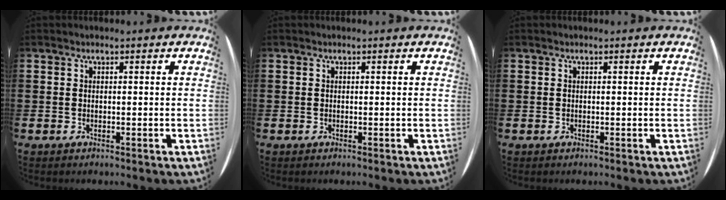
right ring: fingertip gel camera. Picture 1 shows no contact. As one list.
[{"total": 0.0}, {"total": 0.0}]